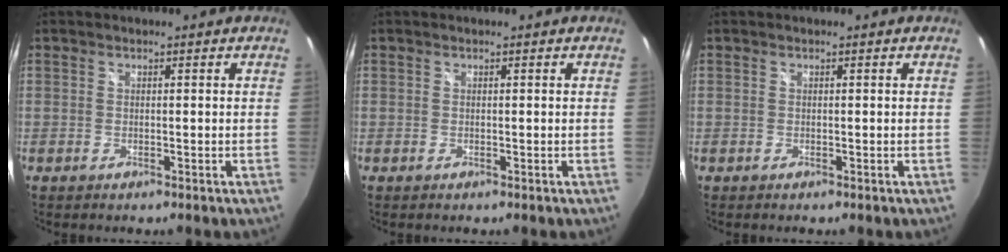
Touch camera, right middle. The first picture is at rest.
{"total": 0.0}
{"total": 0.0}